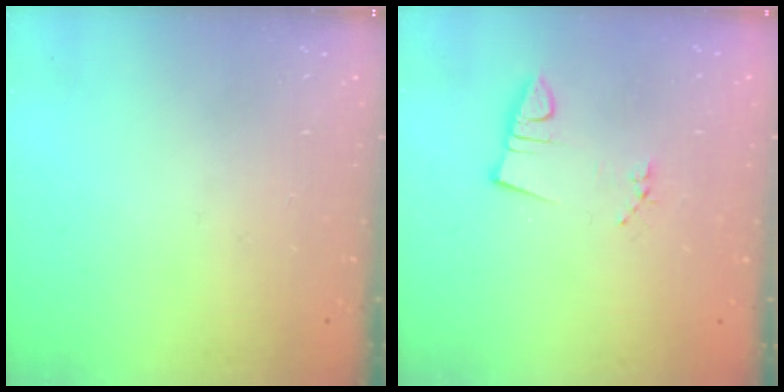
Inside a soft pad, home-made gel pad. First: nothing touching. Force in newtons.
{"total": 2.9, "press": 1.4, "slide": 2.5}